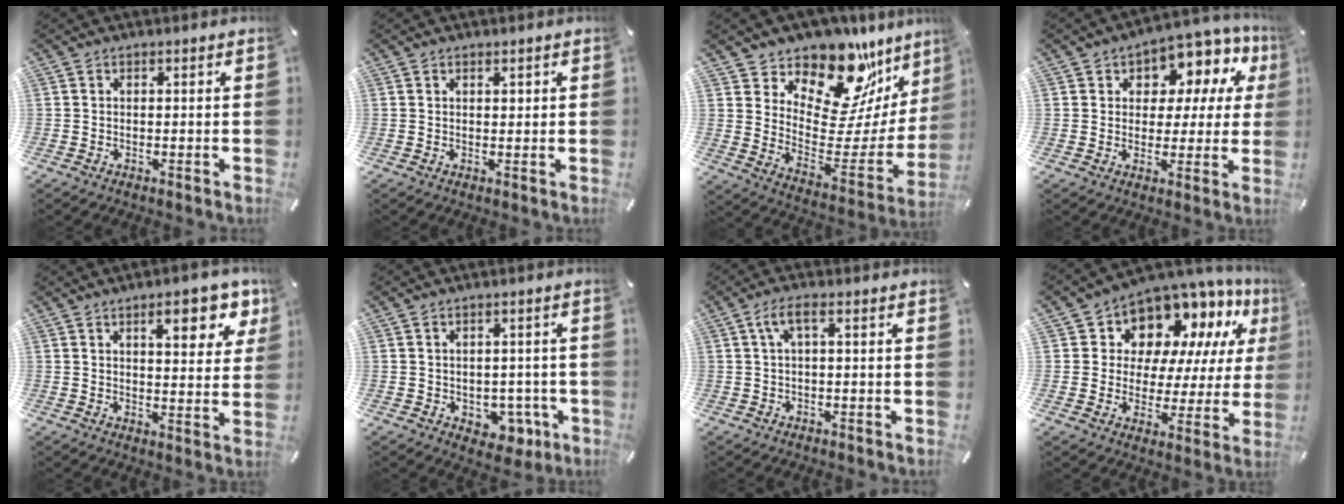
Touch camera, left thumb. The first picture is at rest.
{"total": 1.0, "force": [0.4, 0.7, 0.6], "torque": [-0.003, -0.001, 0.005]}
{"total": 17.2, "force": [13.8, 8.4, 5.9], "torque": [-0.074, -0.132, 0.231]}
{"total": 9.6, "force": [5.1, 6.5, 4.9], "torque": [-0.067, -0.044, 0.091]}
{"total": 11.6, "force": [6.1, 4.5, 8.9], "torque": [-0.107, -0.025, 0.095]}
{"total": 5.4, "force": [-0.8, 4.7, 2.7], "torque": [-0.021, -0.002, -0.013]}
{"total": 4.1, "force": [0.5, 1.2, 3.9], "torque": [-0.075, 0.010, 0.007]}
{"total": 12.6, "force": [9.8, 7.3, 2.7], "torque": [-0.052, -0.094, 0.176]}